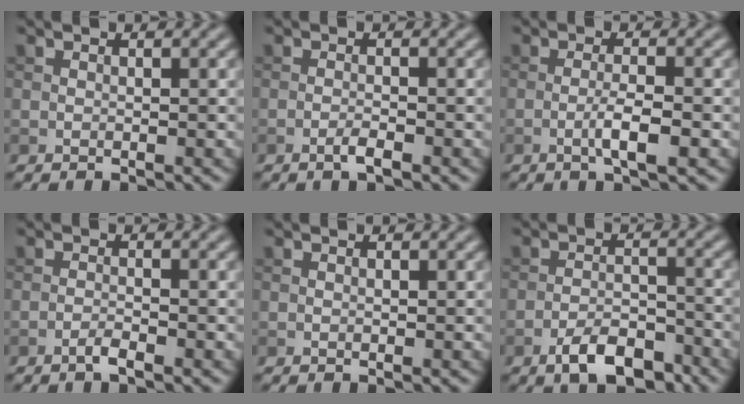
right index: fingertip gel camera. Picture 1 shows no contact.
{"total": 1.5, "force": [-0.9, 0.2, 1.1], "torque": [-0.020, 0.003, -0.019]}
{"total": 3.0, "force": [-1.2, 0.4, 2.8], "torque": [-0.050, 0.006, -0.023]}
{"total": 1.3, "force": [-0.9, 0.2, 0.9], "torque": [-0.017, 0.004, -0.021]}
{"total": 0.0}
{"total": 5.1, "force": [-3.5, 2.0, 3.2], "torque": [-0.050, 0.002, -0.063]}